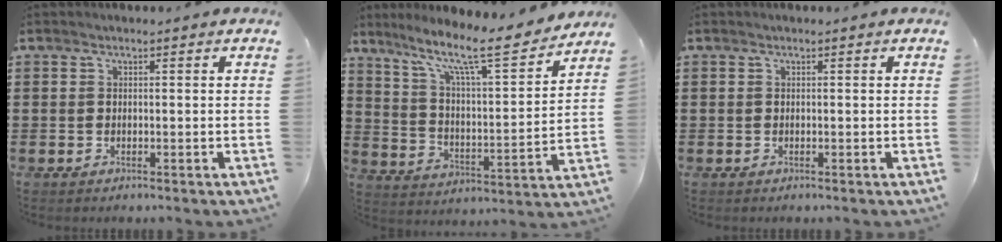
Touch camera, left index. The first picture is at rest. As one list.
[{"total": 11.6, "force": [8.9, 1.7, 7.2], "torque": [-0.147, -0.058, 0.142]}, {"total": 0.0}]